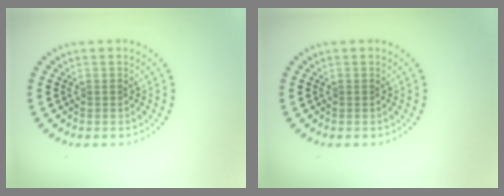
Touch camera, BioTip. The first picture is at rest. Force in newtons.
{"total": 0.0}